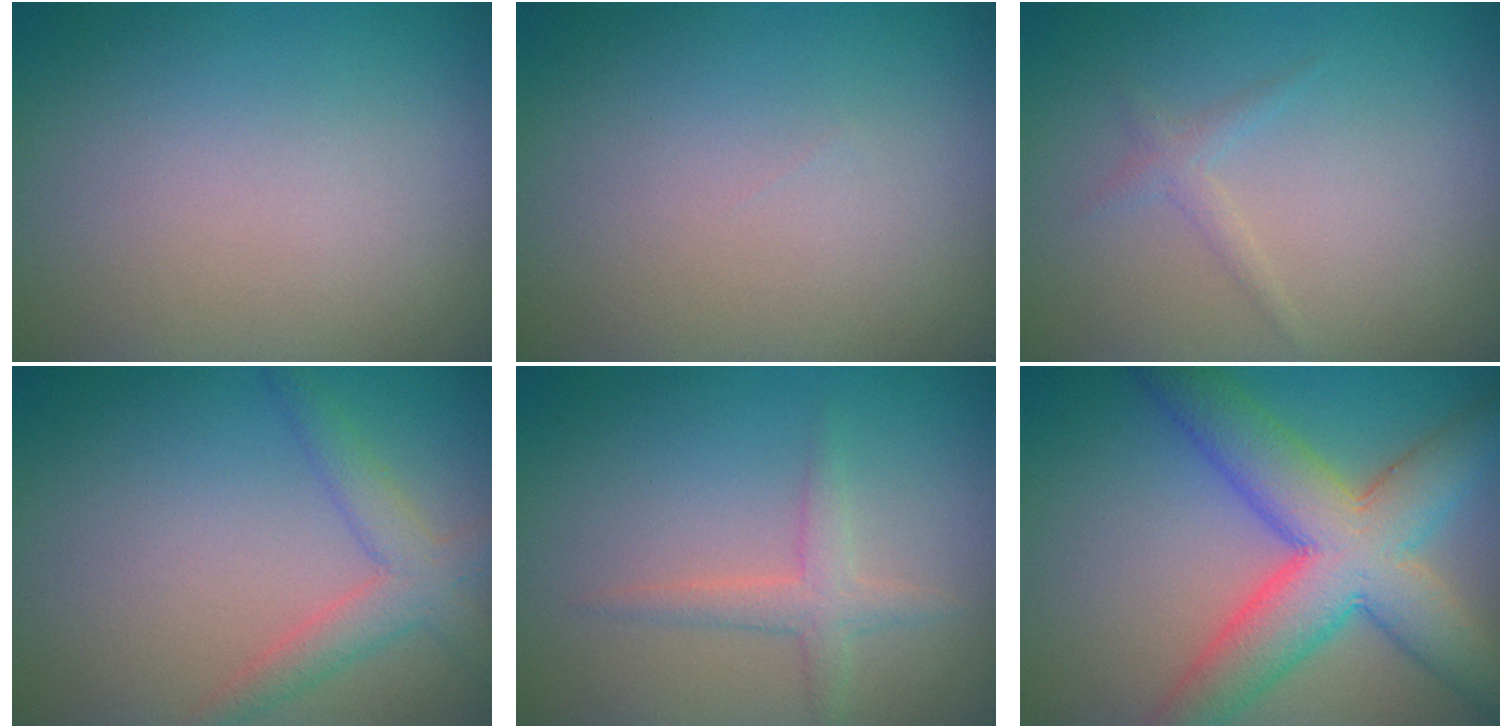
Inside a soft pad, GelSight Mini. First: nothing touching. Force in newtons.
{"total": 0.0}
{"total": 1.0, "press": 1.0, "slide": 0.1}
{"total": 3.0, "press": 3.0, "slide": 0.1}
{"total": 1.9, "press": 1.9, "slide": 0.2}
{"total": 9.2, "press": 9.2, "slide": 0.2}